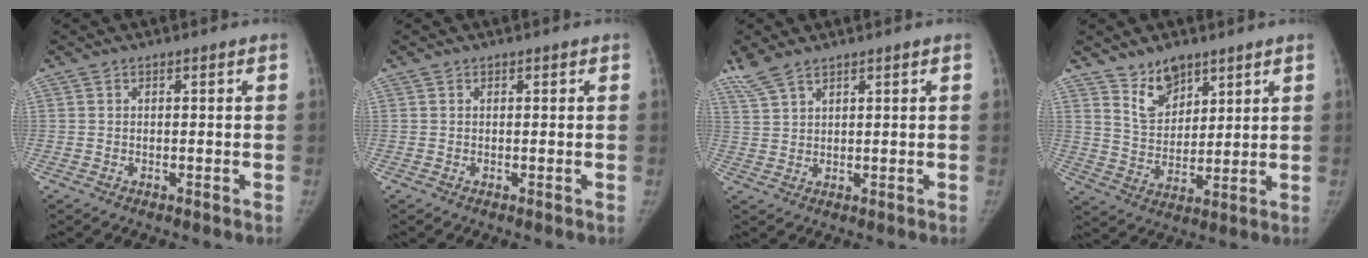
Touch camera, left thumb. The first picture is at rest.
{"total": 0.0}
{"total": 4.4, "force": [3.6, 1.4, 2.1], "torque": [-0.046, 0.002, 0.082]}
{"total": 8.0, "force": [5.7, 4.4, 3.4], "torque": [-0.029, -0.047, 0.111]}